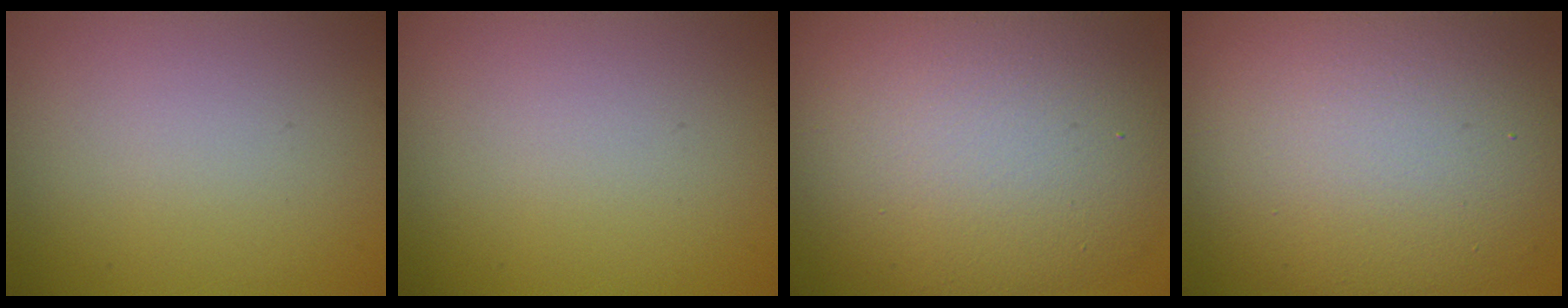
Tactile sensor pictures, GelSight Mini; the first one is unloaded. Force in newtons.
{"total": 0.0}
{"total": 12.9, "press": 12.9, "slide": 0.8}
{"total": 13.7, "press": 13.6, "slide": 1.2}